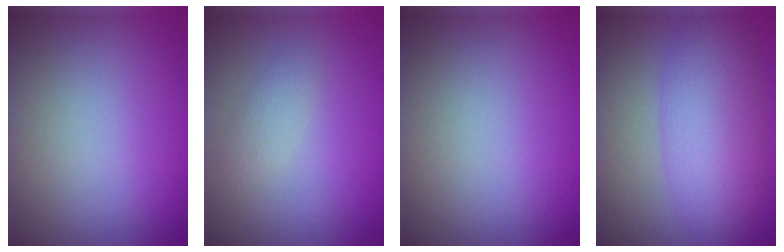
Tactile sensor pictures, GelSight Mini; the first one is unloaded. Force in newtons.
{"total": 1.4, "press": 1.4, "slide": 0.1}
{"total": 0.0}
{"total": 6.3, "press": 6.3, "slide": 0.0}